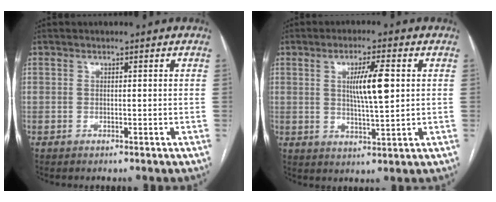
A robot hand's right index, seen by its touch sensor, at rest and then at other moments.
{"total": 7.2, "force": [1.4, 0.8, 7.0], "torque": [-0.120, -0.001, 0.027]}